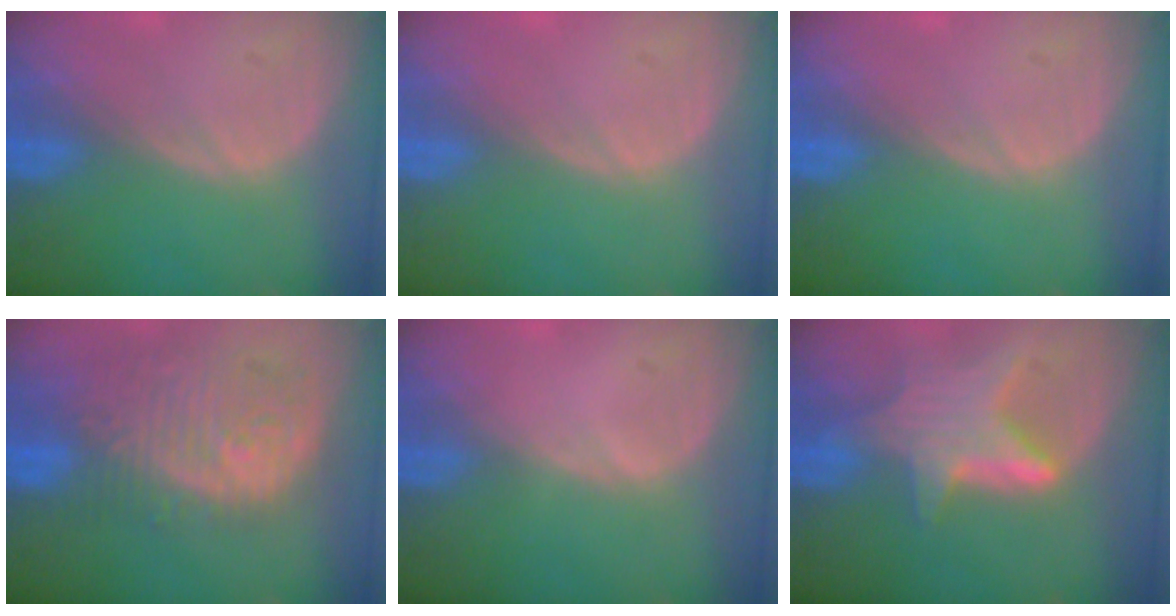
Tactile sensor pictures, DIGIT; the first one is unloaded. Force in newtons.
{"total": 0.0}
{"total": 0.0}
{"total": 12.0, "press": 10.7, "slide": 5.5}
{"total": 0.5, "press": 0.1, "slide": 0.5}
{"total": 6.9, "press": 6.7, "slide": 1.6}